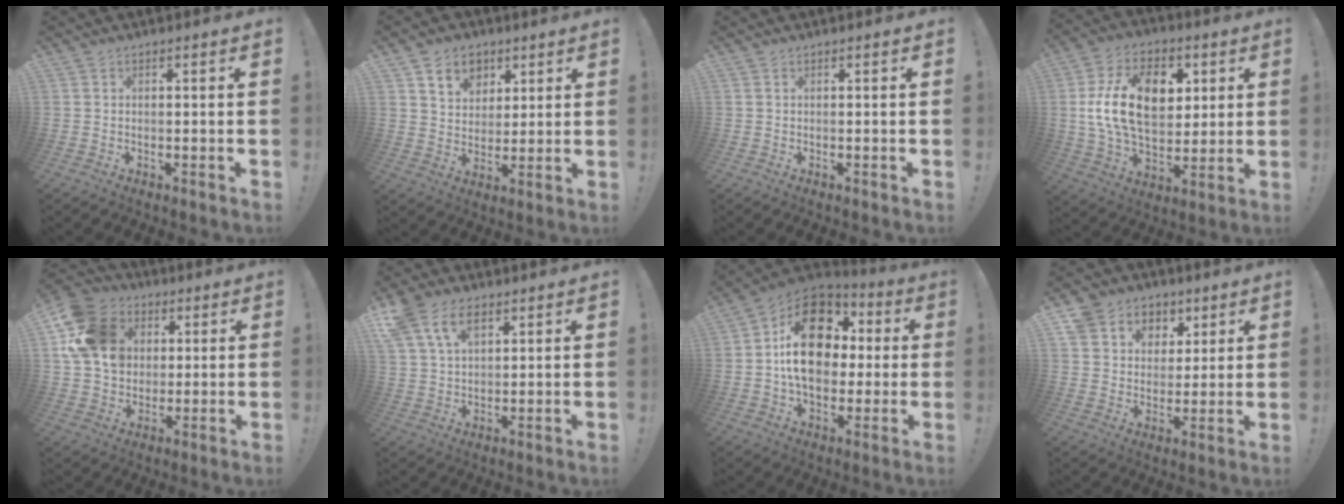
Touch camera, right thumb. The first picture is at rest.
{"total": 9.4, "force": [5.2, 7.3, 3.1], "torque": [-0.034, -0.027, 0.098]}
{"total": 0.0}
{"total": 20.3, "force": [4.4, 13.9, 14.1], "torque": [-0.224, -0.007, 0.078]}
{"total": 17.0, "force": [4.2, 14.0, 8.8], "torque": [-0.152, -0.007, 0.085]}
{"total": 11.6, "force": [6.1, 7.4, 6.5], "torque": [-0.114, -0.008, 0.119]}
{"total": 19.7, "force": [2.4, 14.5, 13.2], "torque": [-0.202, 0.012, 0.046]}
{"total": 9.6, "force": [4.5, 8.3, 1.8], "torque": [-0.033, -0.023, 0.093]}